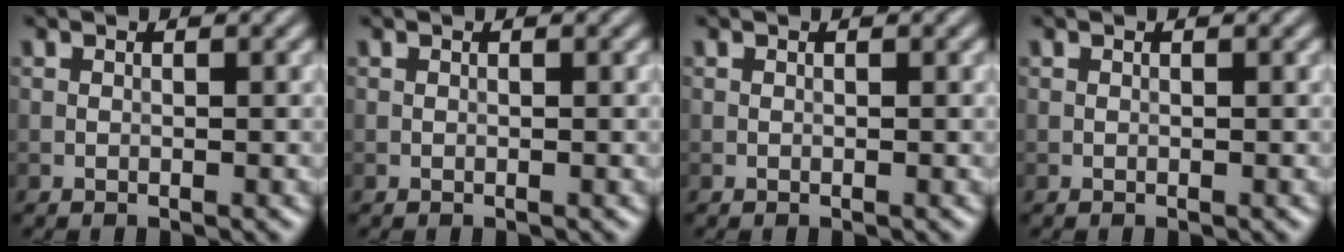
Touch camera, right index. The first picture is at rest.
{"total": 0.0}
{"total": 0.0}
{"total": 0.0}